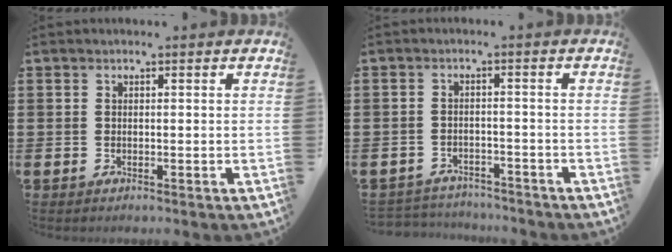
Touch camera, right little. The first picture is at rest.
{"total": 2.4, "force": [-2.4, 0.3, -0.3], "torque": [-0.003, 0.002, -0.054]}